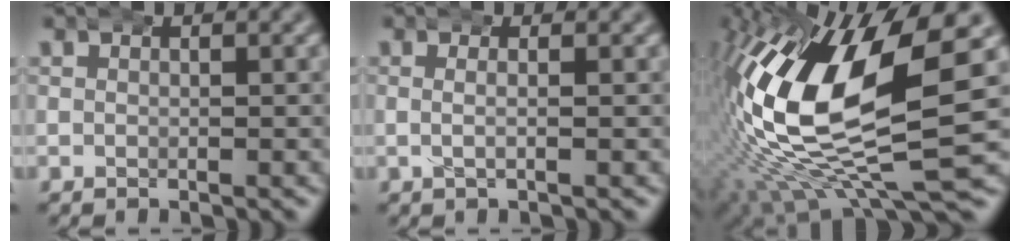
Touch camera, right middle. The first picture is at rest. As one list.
[{"total": 1.2, "force": [-0.1, -0.1, 1.2], "torque": [-0.021, 0.005, -0.004]}, {"total": 18.1, "force": [0.5, 8.2, 16.1], "torque": [-0.289, -0.012, 0.023]}]